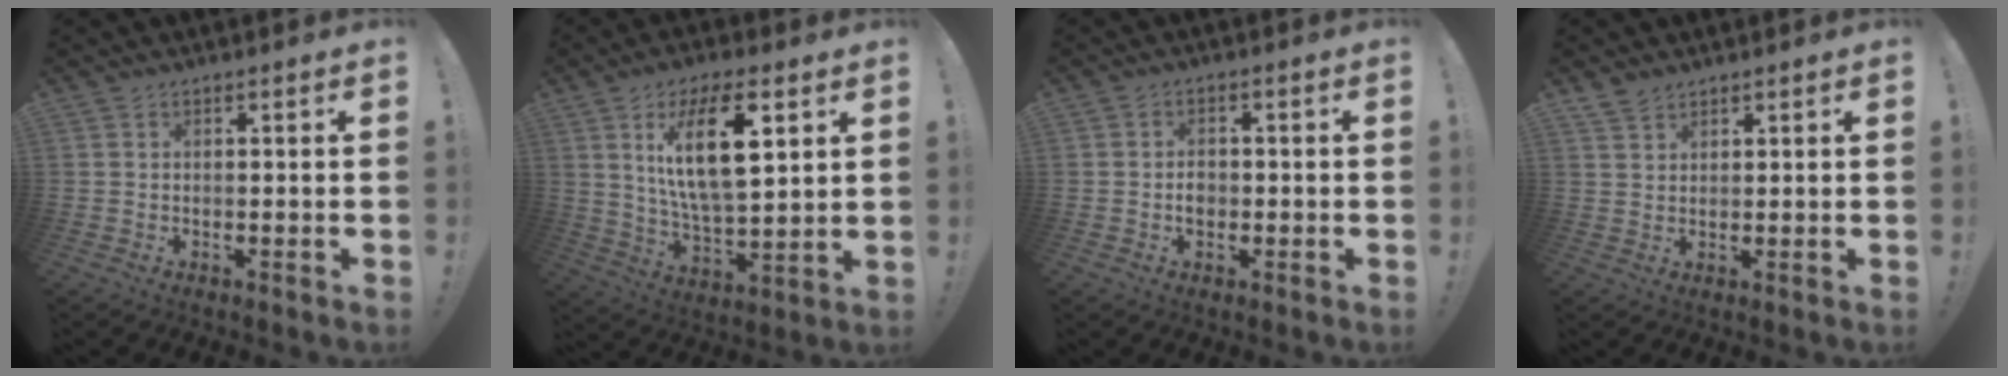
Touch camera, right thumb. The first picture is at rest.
{"total": 17.3, "force": [6.5, 6.3, 14.8], "torque": [-0.275, -0.010, 0.098]}
{"total": 2.9, "force": [-0.9, 2.1, 1.8], "torque": [-0.017, 0.002, -0.019]}
{"total": 3.0, "force": [2.6, 1.3, 0.7], "torque": [-0.017, -0.015, 0.050]}